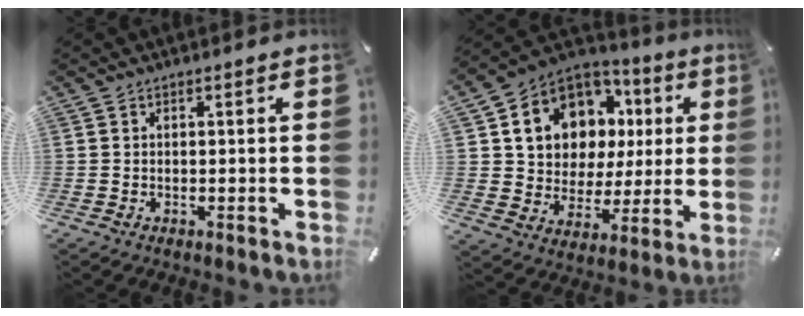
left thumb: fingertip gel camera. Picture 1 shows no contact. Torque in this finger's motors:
{"motor_torque": [1.23, 1.60, 2.19, -0.58, 0.19]}